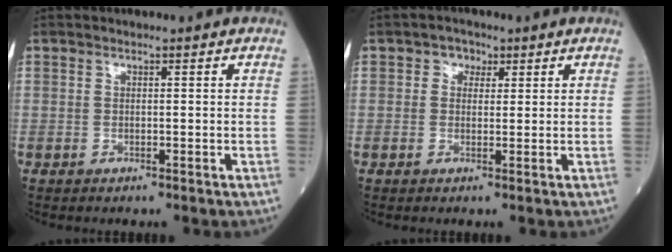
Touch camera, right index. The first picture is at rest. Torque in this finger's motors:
{"motor_torque": [0.04, 0.01, 0.00, 0.02]}